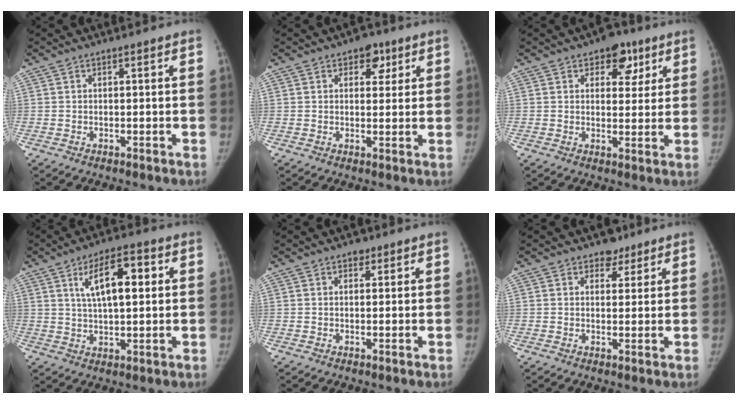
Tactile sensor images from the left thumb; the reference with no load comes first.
{"total": 4.7, "force": [2.4, 3.1, 2.5], "torque": [-0.003, -0.006, 0.027]}
{"total": 7.5, "force": [4.0, 4.8, 4.2], "torque": [-0.014, -0.013, 0.050]}
{"total": 10.7, "force": [3.3, 4.4, 9.1], "torque": [-0.135, -0.001, 0.055]}
{"total": 1.9, "force": [1.2, 1.3, 0.8], "torque": [0.001, -0.004, 0.014]}
{"total": 3.7, "force": [2.6, 2.5, 0.8], "torque": [0.013, -0.014, 0.036]}